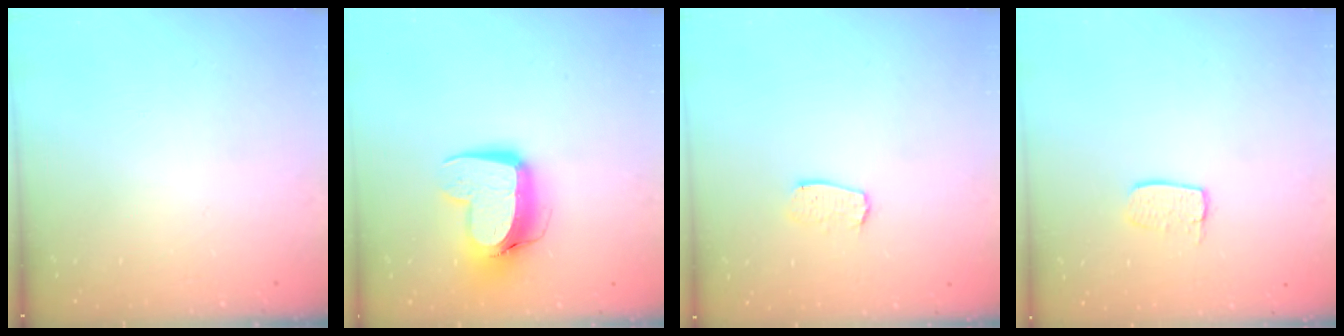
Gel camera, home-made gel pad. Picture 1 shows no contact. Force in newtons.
{"total": 12.9, "press": 12.9, "slide": 1.2}
{"total": 5.8, "press": 5.8, "slide": 0.4}
{"total": 5.6, "press": 5.6, "slide": 0.4}